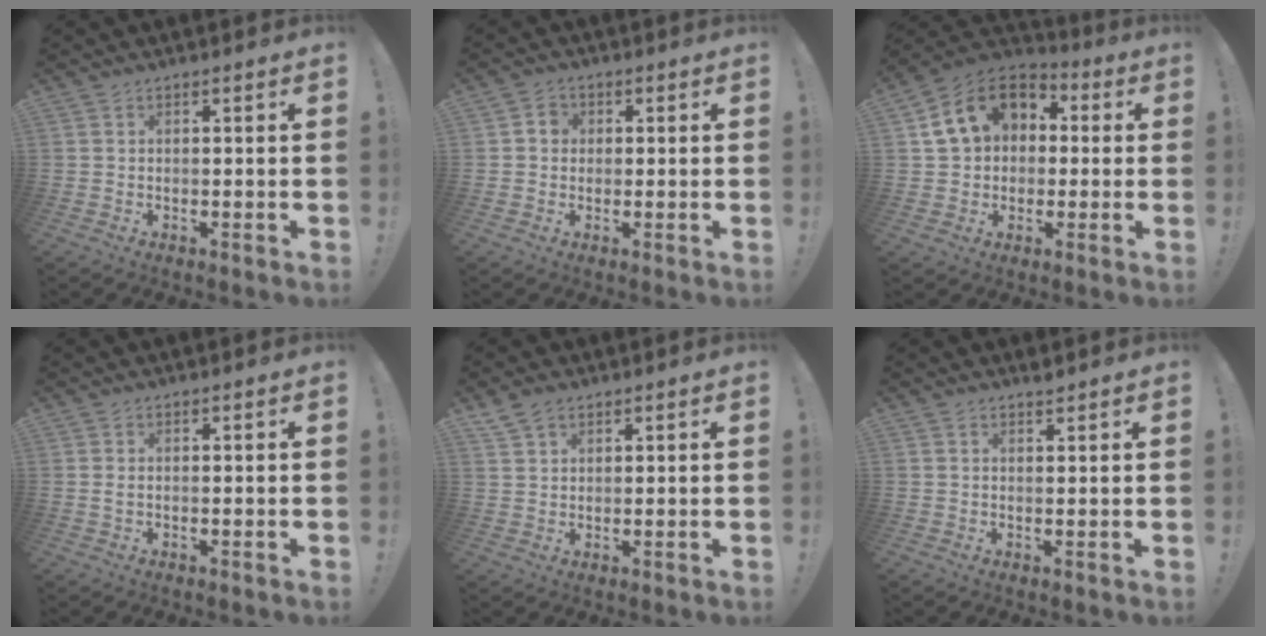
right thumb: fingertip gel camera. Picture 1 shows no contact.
{"total": 3.4, "force": [0.0, 3.2, 1.3], "torque": [-0.022, 0.008, 0.001]}
{"total": 15.5, "force": [4.1, 12.5, 8.2], "torque": [-0.128, 0.005, 0.079]}
{"total": 0.9, "force": [0.2, 0.4, 0.8], "torque": [-0.015, 0.002, 0.004]}
{"total": 4.4, "force": [3.1, 2.6, 1.7], "torque": [-0.040, -0.008, 0.062]}
{"total": 1.6, "force": [1.5, -0.3, 0.3], "torque": [0.009, -0.014, 0.025]}